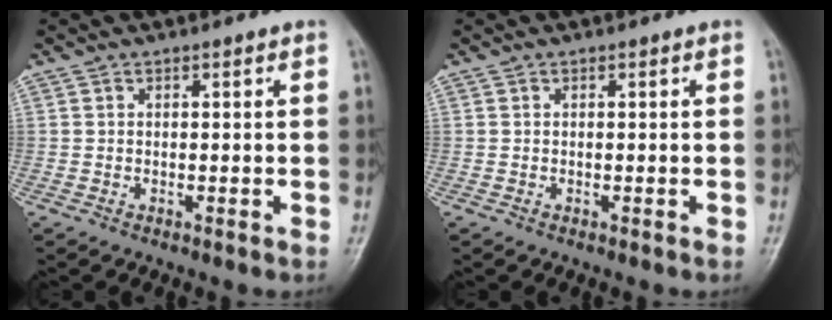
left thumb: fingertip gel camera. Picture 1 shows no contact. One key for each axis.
{"total": 0.0}